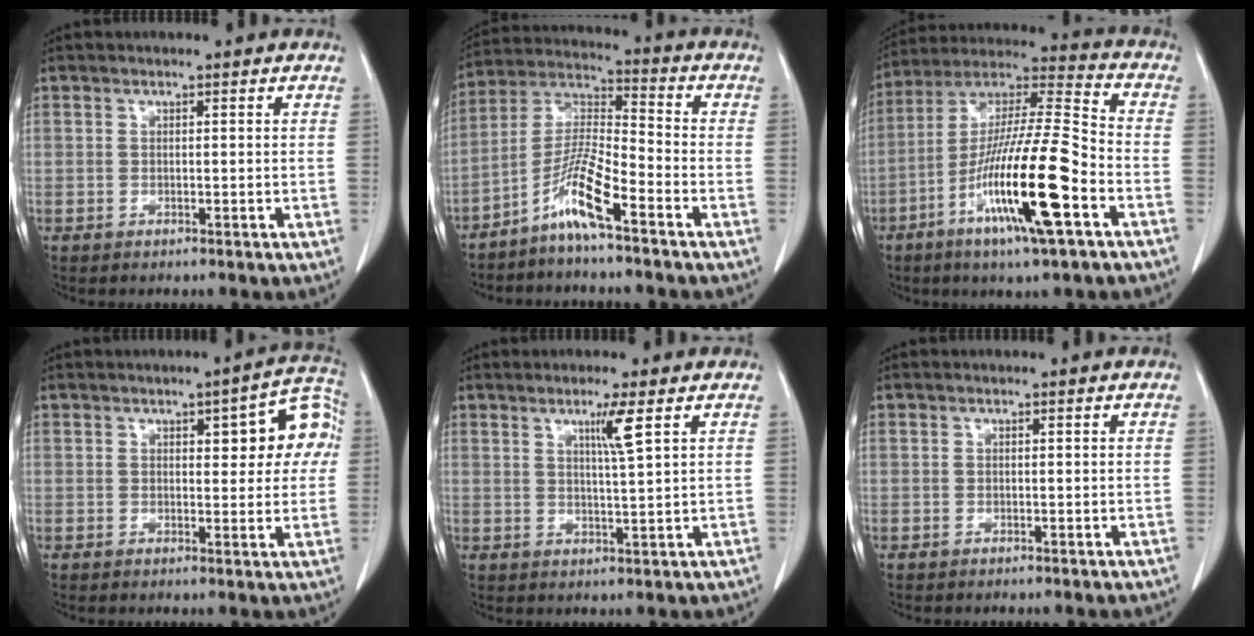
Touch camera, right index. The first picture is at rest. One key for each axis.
{"total": 8.9, "fx": -5.6, "fy": 0.3, "fz": 6.9, "tx": -0.144, "ty": -0.003, "tz": -0.117}
{"total": 19.3, "fx": -7.7, "fy": 1.0, "fz": 17.6, "tx": -0.344, "ty": -0.020, "tz": -0.143}
{"total": 9.2, "fx": 2.4, "fy": 3.1, "fz": 8.4, "tx": -0.083, "ty": 0.027, "tz": 0.025}
{"total": 3.9, "fx": 1.9, "fy": -0.8, "fz": 3.2, "tx": -0.058, "ty": -0.008, "tz": 0.035}
{"total": 0.0}